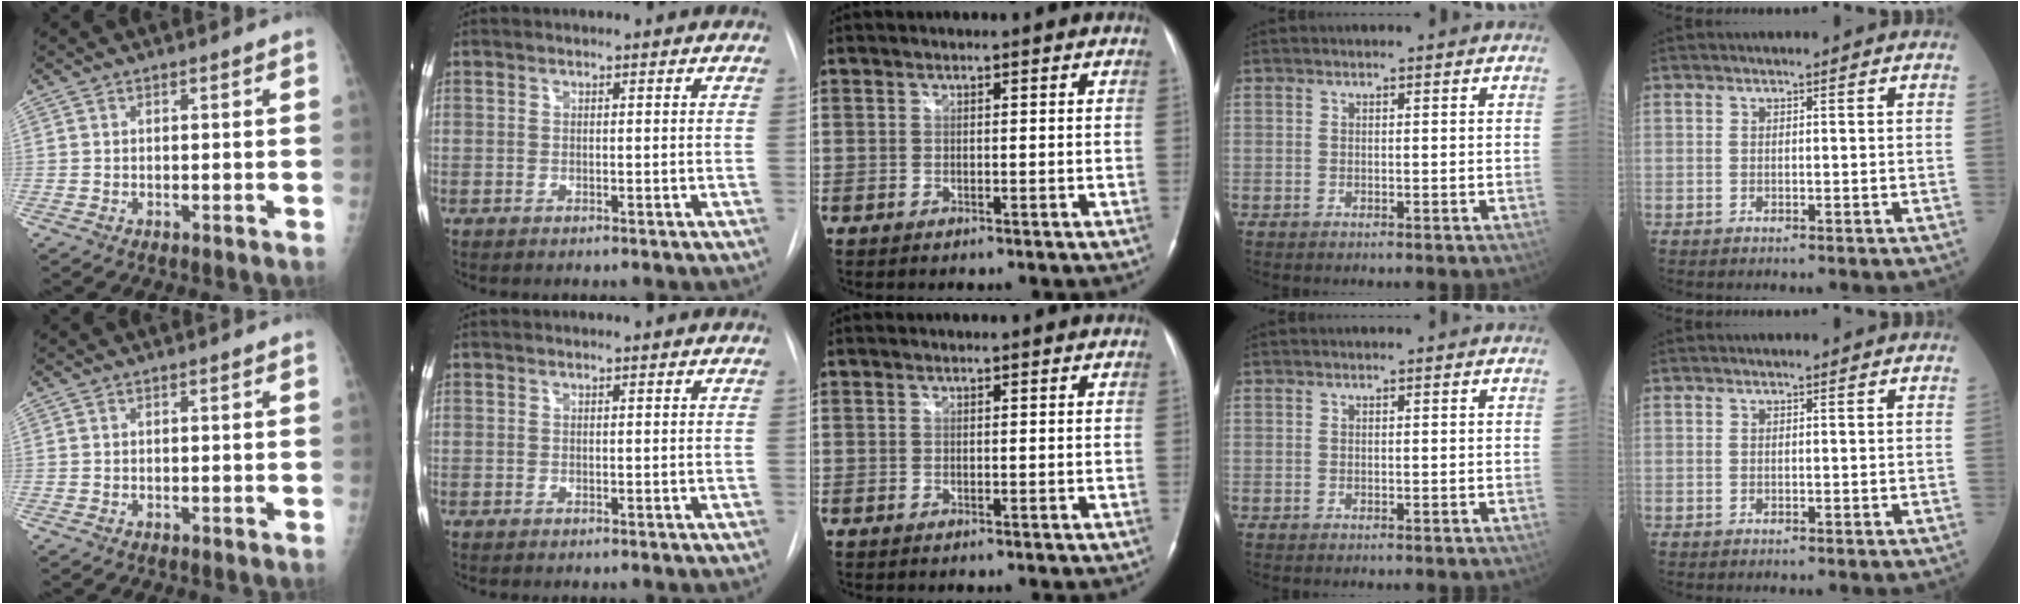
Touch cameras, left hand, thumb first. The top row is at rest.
{}